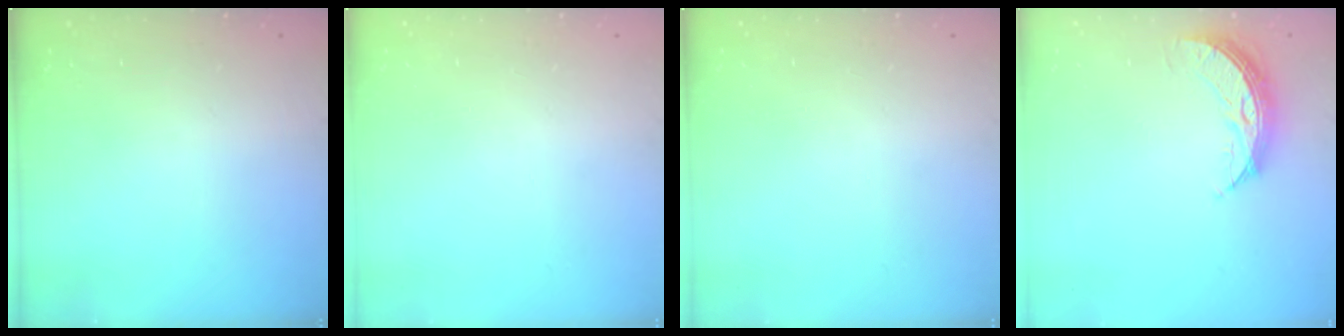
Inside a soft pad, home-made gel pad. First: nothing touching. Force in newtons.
{"total": 0.0}
{"total": 0.0}
{"total": 9.3, "press": 9.3, "slide": 0.0}